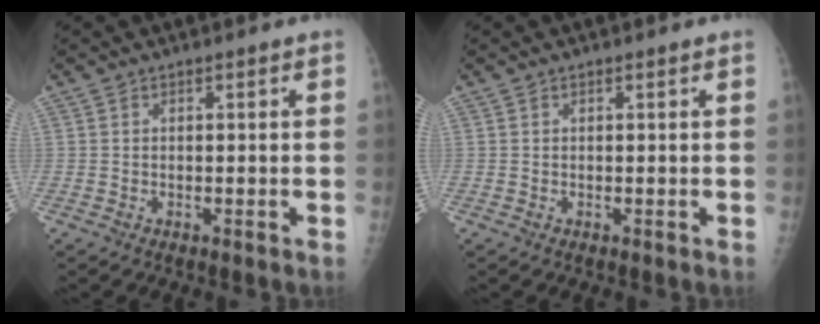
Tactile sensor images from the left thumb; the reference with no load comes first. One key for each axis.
{"total": 0.0}